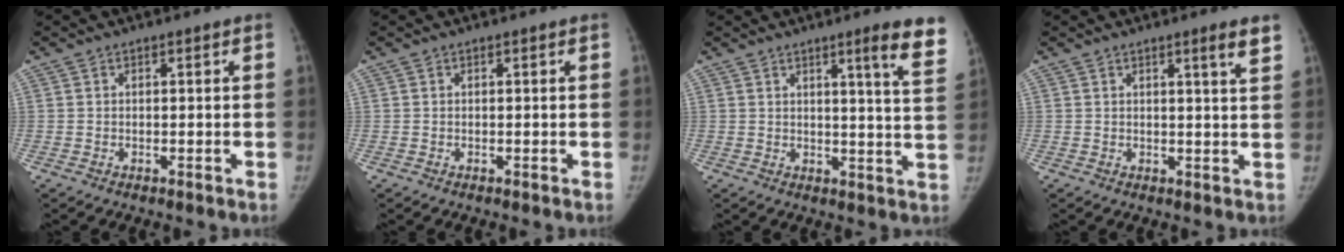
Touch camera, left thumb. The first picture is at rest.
{"total": 0.0}
{"total": 9.3, "force": [6.1, -0.2, 7.0], "torque": [-0.079, -0.035, 0.063]}
{"total": 3.7, "force": [2.3, -0.2, 2.8], "torque": [-0.041, -0.018, 0.033]}